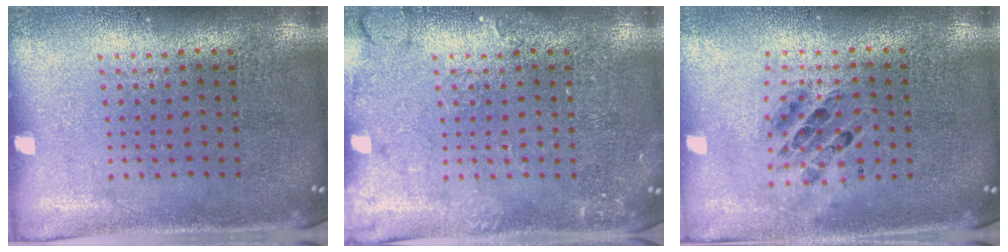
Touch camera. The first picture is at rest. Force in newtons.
{"total": 2.2, "press": 2.2, "slide": 0.4}
{"total": 0.7, "press": 0.6, "slide": 0.2}